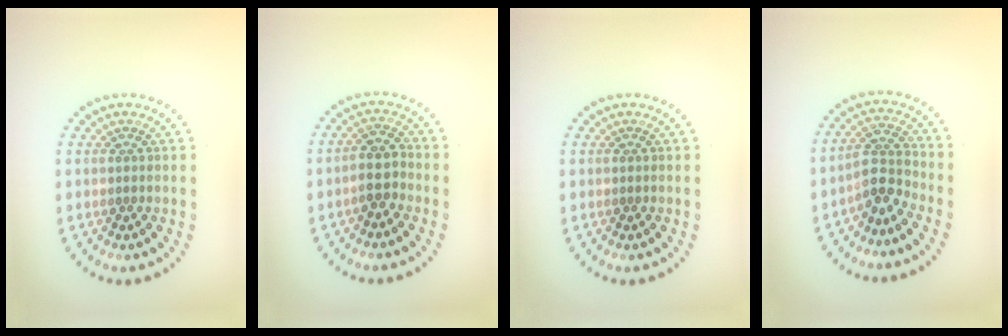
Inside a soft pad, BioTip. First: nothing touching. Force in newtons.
{"total": 2.5, "press": 2.2, "slide": 1.1}
{"total": 0.0}
{"total": 2.8, "press": 2.4, "slide": 1.5}